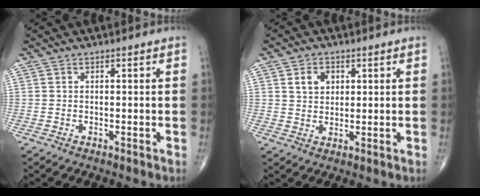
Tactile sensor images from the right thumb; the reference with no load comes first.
{"total": 4.6, "force": [1.6, 3.5, 2.4], "torque": [-0.021, -0.007, 0.027]}